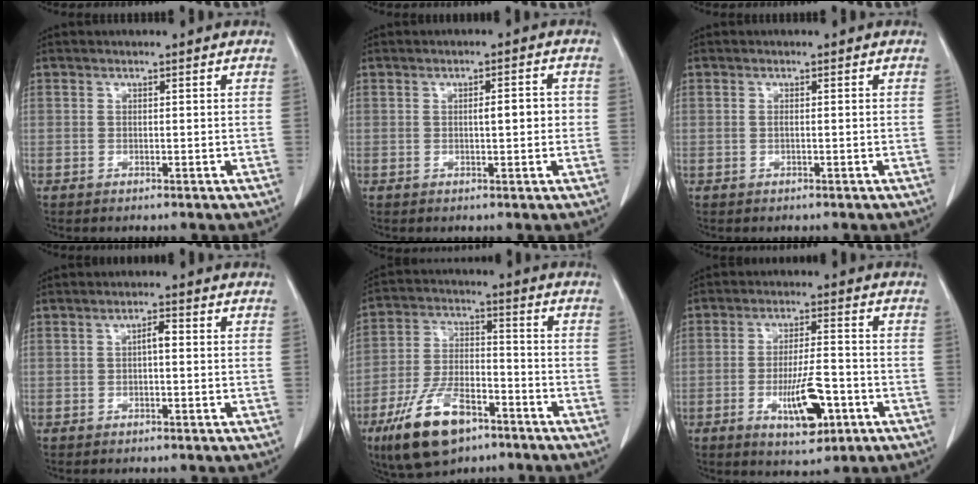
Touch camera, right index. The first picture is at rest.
{"total": 3.1, "force": [0.0, 0.7, 3.1], "torque": [-0.048, 0.003, 0.000]}
{"total": 0.7, "force": [0.0, 0.0, 0.7], "torque": [-0.016, -0.001, 0.001]}
{"total": 1.9, "force": [0.0, 0.5, 1.8], "torque": [-0.031, 0.005, -0.001]}
{"total": 13.2, "force": [-8.1, 5.7, 8.7], "torque": [-0.177, -0.003, -0.145]}
{"total": 9.0, "force": [-3.4, 2.5, 8.0], "torque": [-0.140, -0.006, -0.051]}